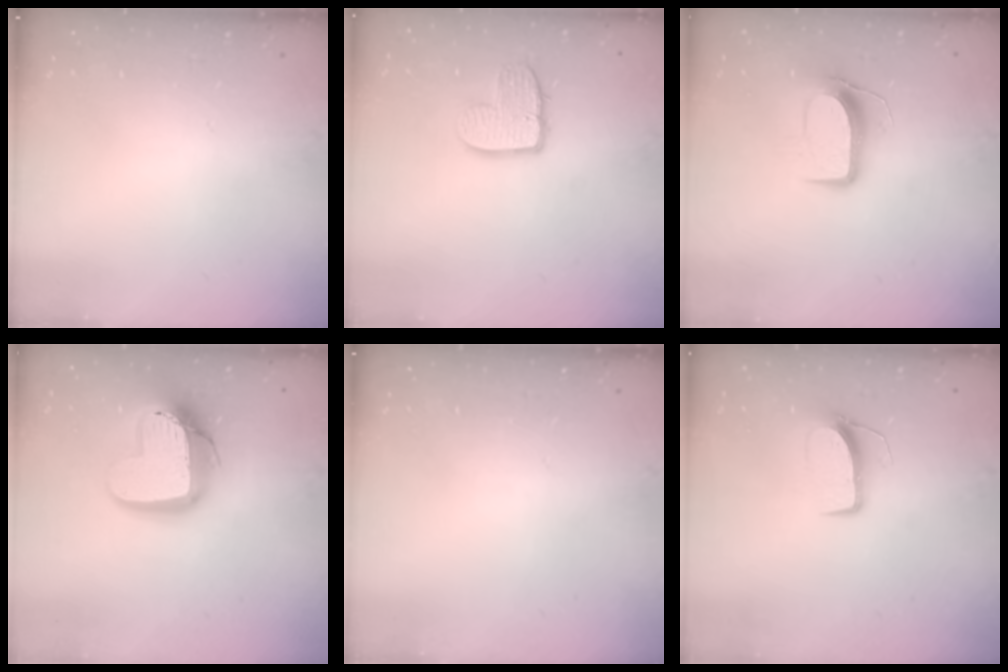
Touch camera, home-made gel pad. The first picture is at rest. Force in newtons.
{"total": 9.8, "press": 9.8, "slide": 0.5}
{"total": 9.5, "press": 9.5, "slide": 0.3}
{"total": 16.6, "press": 16.6, "slide": 1.3}
{"total": 0.0}
{"total": 7.8, "press": 7.7, "slide": 0.5}